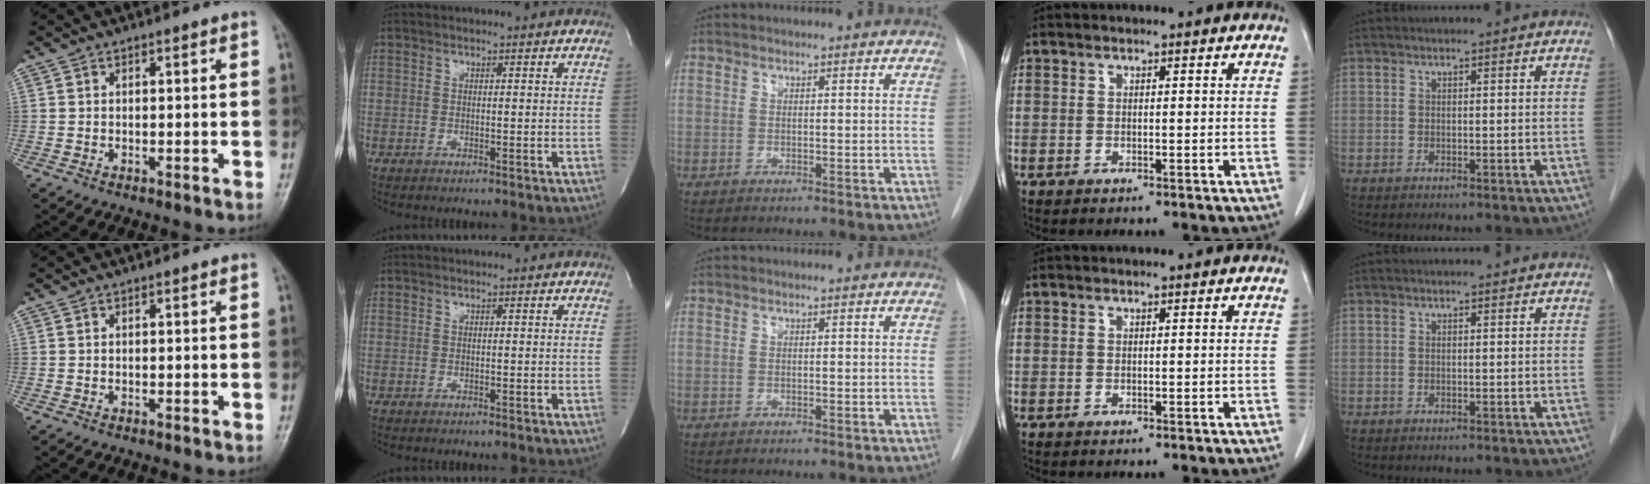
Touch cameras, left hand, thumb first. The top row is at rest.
{}